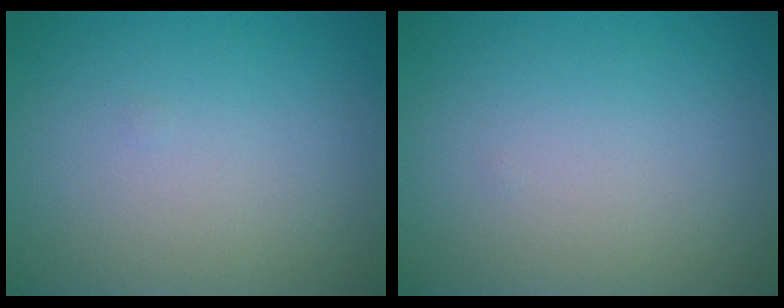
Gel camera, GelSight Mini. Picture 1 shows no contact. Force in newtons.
{"total": 0.0}